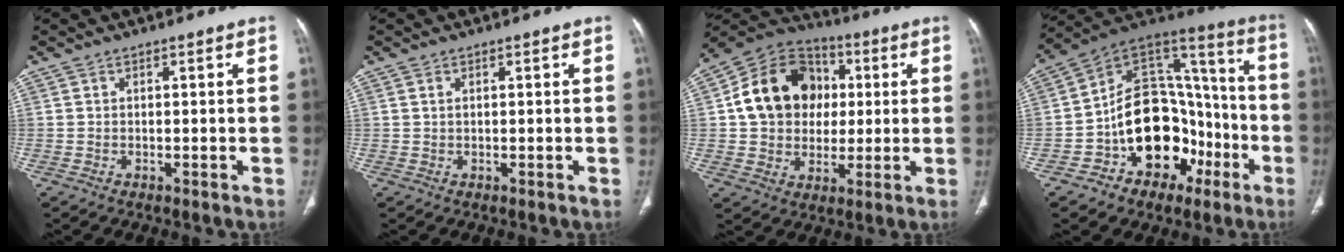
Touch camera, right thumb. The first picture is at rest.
{"total": 0.6, "force": [0.2, 0.3, 0.5], "torque": [-0.013, 0.005, 0.006]}
{"total": 17.3, "force": [2.1, 14.3, 9.6], "torque": [-0.135, 0.020, 0.032]}
{"total": 23.7, "force": [-7.9, 16.1, 15.5], "torque": [-0.193, 0.086, -0.110]}